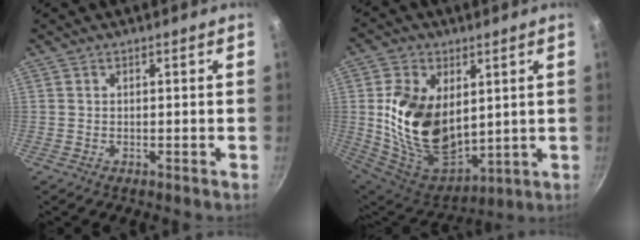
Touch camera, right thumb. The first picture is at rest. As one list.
[{"total": 19.8, "force": [2.6, 12.4, 15.3], "torque": [-0.257, -0.024, 0.074]}]